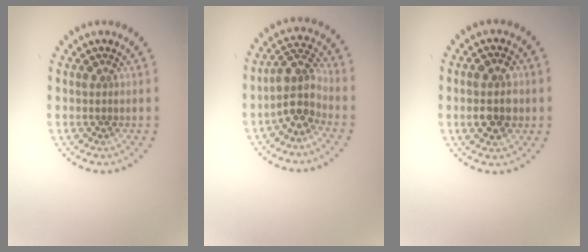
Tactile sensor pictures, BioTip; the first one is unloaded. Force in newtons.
{"total": 3.5, "press": 2.8, "slide": 2.1}
{"total": 3.8, "press": 3.8, "slide": 0.3}